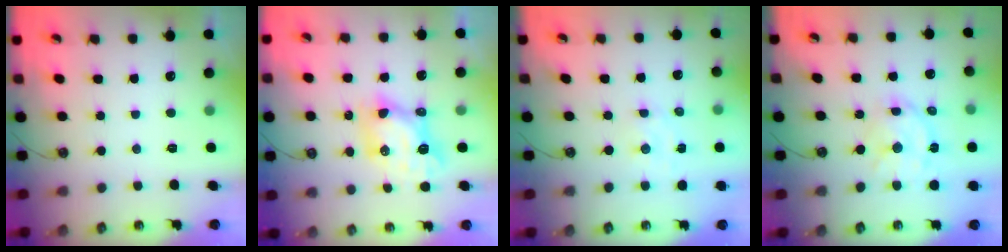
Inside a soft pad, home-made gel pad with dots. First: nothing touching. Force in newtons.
{"total": 8.8, "press": 8.8, "slide": 0.8}
{"total": 2.0, "press": 2.0, "slide": 0.3}
{"total": 11.9, "press": 11.9, "slide": 0.8}